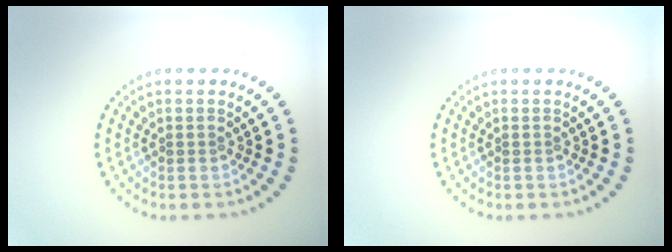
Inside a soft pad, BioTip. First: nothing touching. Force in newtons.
{"total": 0.0}